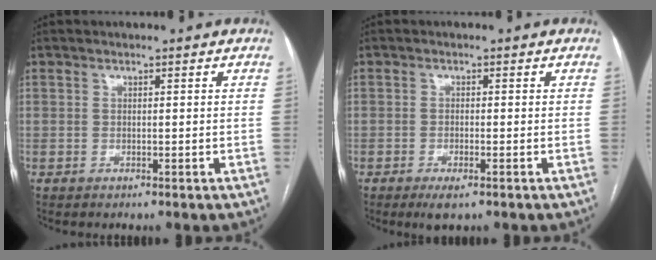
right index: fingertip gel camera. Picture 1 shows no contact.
{"total": 3.0, "force": [-1.7, 0.7, 2.3], "torque": [-0.043, -0.004, -0.027]}